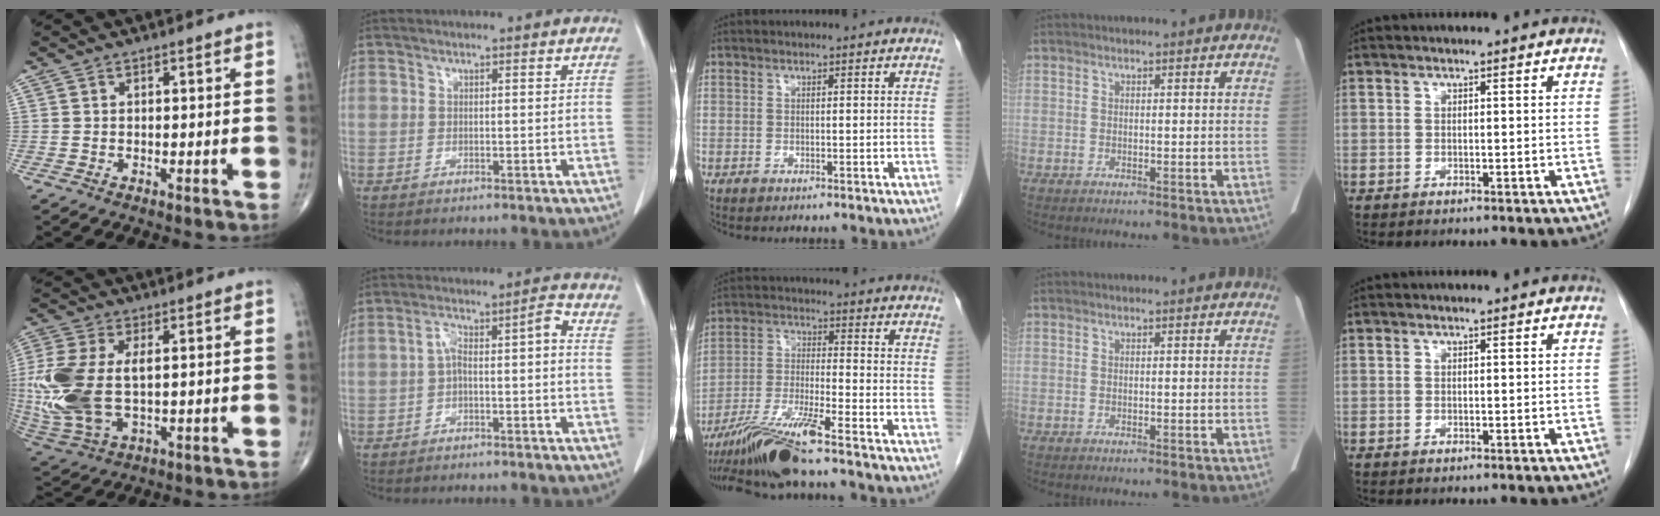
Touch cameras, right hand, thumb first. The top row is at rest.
{"thumb": {"total": 18.4, "force": [0.5, 10.1, 15.3], "torque": [-0.383, -0.014, 0.020]}, "index": {"total": 5.3, "force": [-1.5, 1.3, 5.0], "torque": [-0.087, 0.035, -0.020]}, "middle": {"total": 10.0, "force": [-8.1, -1.1, 5.7], "torque": [-0.112, -0.022, -0.152]}}